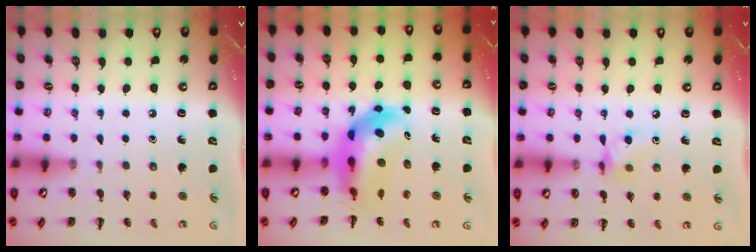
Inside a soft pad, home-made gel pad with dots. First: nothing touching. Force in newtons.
{"total": 8.5, "press": 8.0, "slide": 2.6}
{"total": 6.3, "press": 6.3, "slide": 0.6}